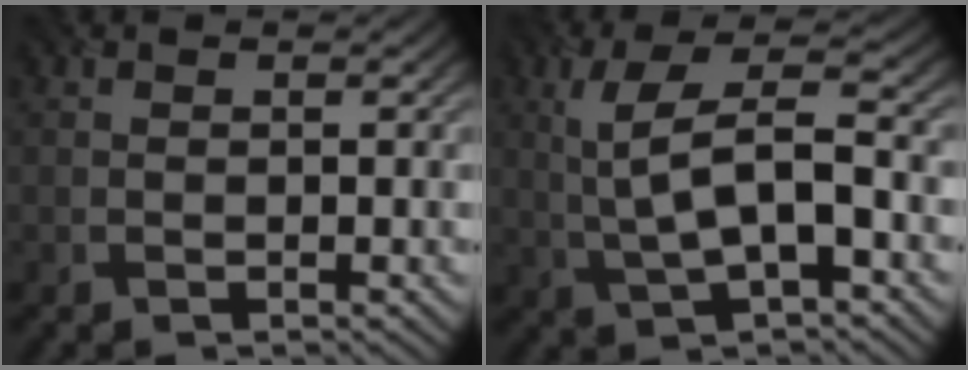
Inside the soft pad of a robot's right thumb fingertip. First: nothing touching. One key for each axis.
{"total": 9.0, "fx": -0.2, "fy": 3.3, "fz": 8.3, "tx": -0.162, "ty": 0.014, "tz": -0.008}